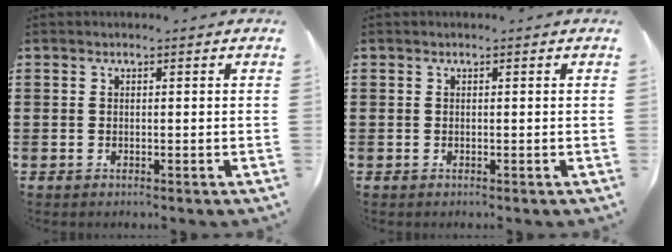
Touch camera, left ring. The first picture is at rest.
{"total": 0.0}